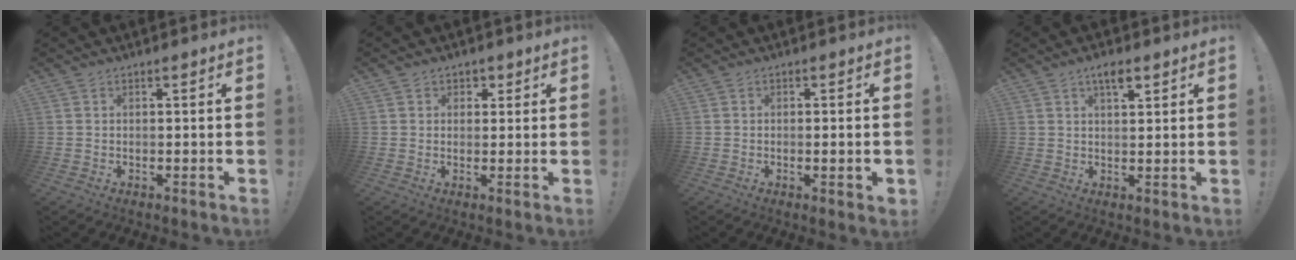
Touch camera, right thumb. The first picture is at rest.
{"total": 2.8, "force": [1.1, 2.6, 0.5], "torque": [0.003, -0.001, 0.016]}
{"total": 2.4, "force": [-0.5, 0.1, 2.3], "torque": [-0.033, -0.005, -0.008]}
{"total": 4.3, "force": [2.4, 1.4, 3.3], "torque": [-0.042, -0.011, 0.035]}